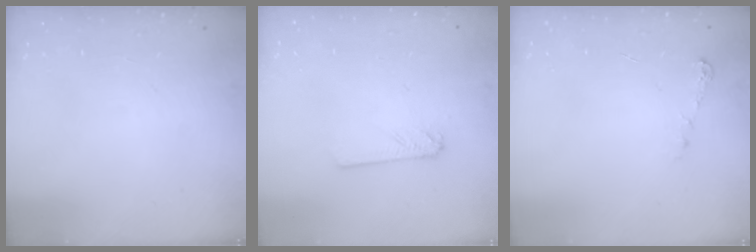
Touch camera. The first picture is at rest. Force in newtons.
{"total": 2.4, "press": 2.4, "slide": 0.2}
{"total": 4.0, "press": 3.9, "slide": 0.5}